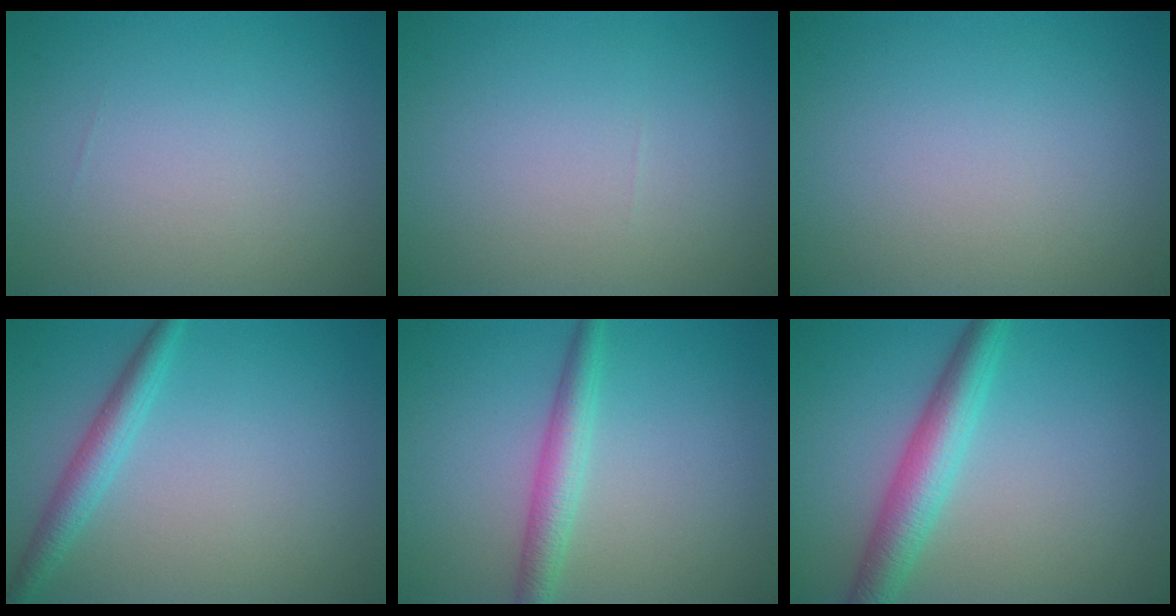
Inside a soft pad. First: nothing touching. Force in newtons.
{"total": 0.0}
{"total": 0.0}
{"total": 2.6, "press": 2.6, "slide": 0.1}
{"total": 2.9, "press": 2.9, "slide": 0.0}
{"total": 4.5, "press": 4.5, "slide": 0.1}